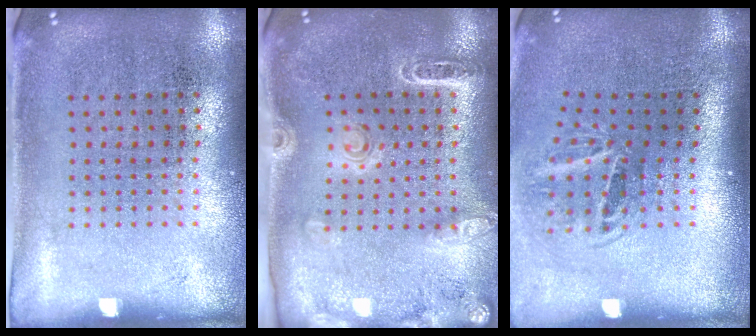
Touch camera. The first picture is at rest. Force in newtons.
{"total": 1.7, "press": 1.7, "slide": 0.1}
{"total": 2.0, "press": 1.3, "slide": 1.5}